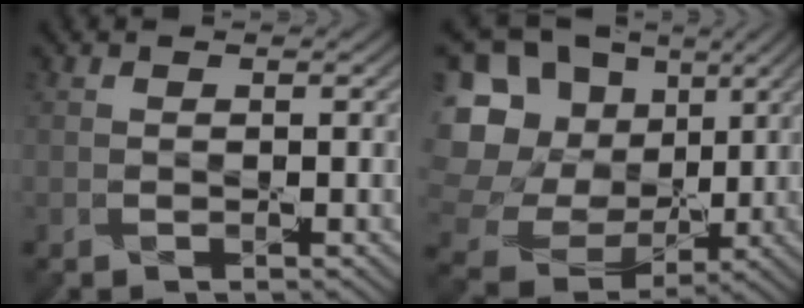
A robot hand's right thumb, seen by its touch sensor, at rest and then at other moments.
{"total": 20.1, "force": [3.6, 18.1, 7.9], "torque": [-0.274, 0.031, 0.073]}